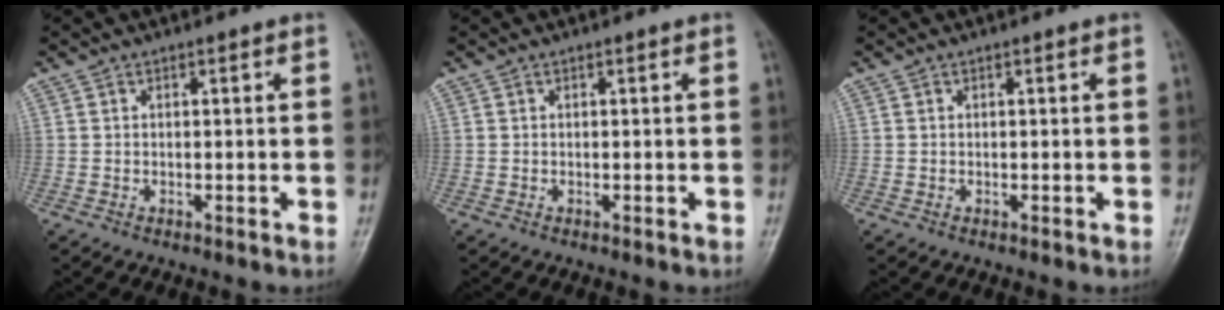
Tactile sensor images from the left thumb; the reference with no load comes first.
{"total": 0.0}
{"total": 0.0}